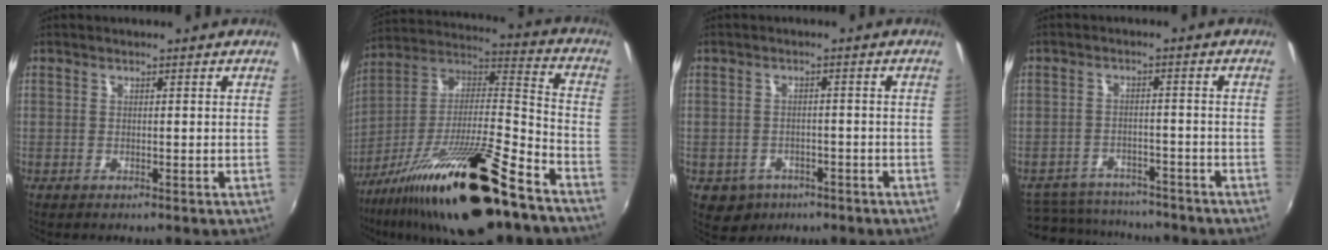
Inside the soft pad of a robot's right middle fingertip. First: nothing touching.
{"total": 25.4, "force": [-16.3, 4.4, 18.9], "torque": [-0.316, -0.021, -0.277]}
{"total": 6.1, "force": [-3.0, 4.9, 2.1], "torque": [-0.058, -0.004, -0.033]}
{"total": 14.0, "force": [-12.1, 5.4, 4.6], "torque": [-0.113, 0.006, -0.169]}